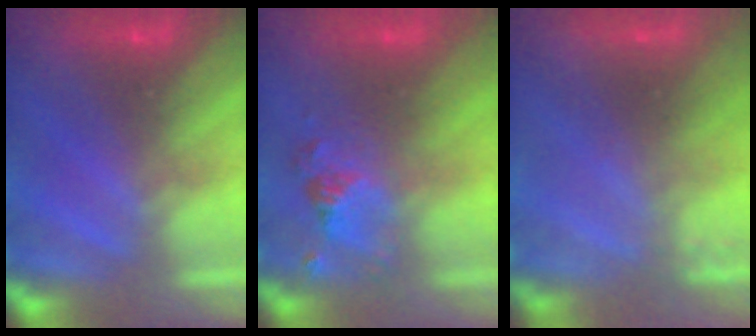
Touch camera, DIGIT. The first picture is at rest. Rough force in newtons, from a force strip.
{"total": 2.4}
{"total": 2.2}